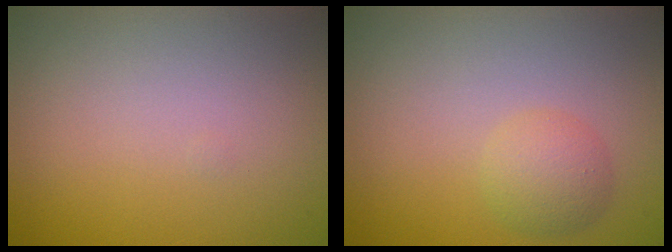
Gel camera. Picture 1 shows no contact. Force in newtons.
{"total": 2.4, "press": 2.4, "slide": 0.1}